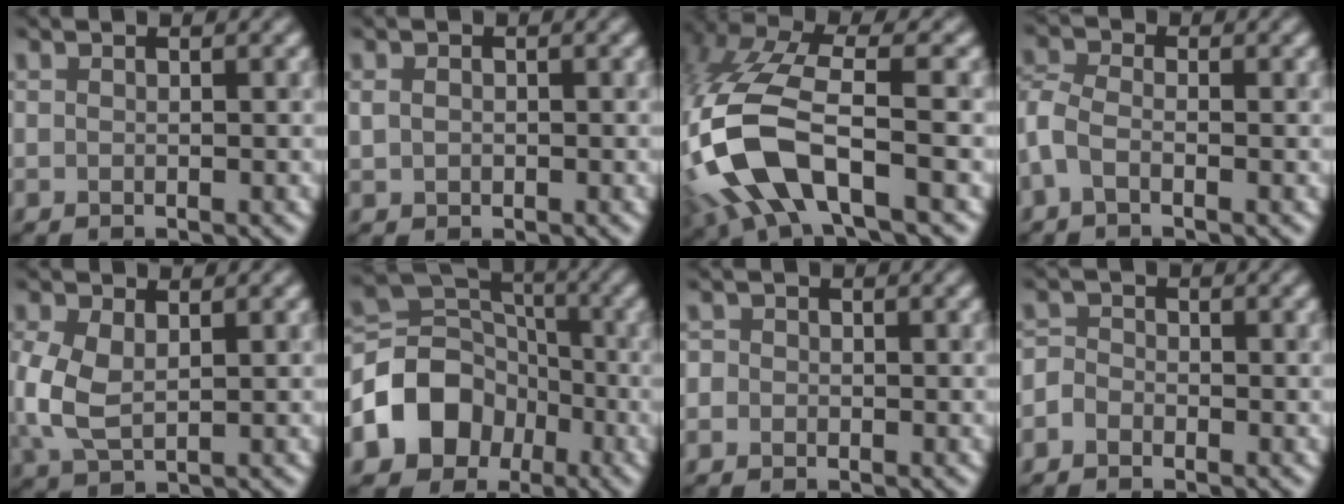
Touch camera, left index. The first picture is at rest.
{"total": 1.0, "force": [0.2, 0.8, 0.6], "torque": [-0.011, 0.000, 0.006]}
{"total": 10.7, "force": [-3.9, 4.6, 8.8], "torque": [-0.204, -0.003, -0.079]}
{"total": 2.3, "force": [-1.2, 1.2, 1.5], "torque": [-0.042, 0.003, -0.039]}
{"total": 4.0, "force": [0.2, 2.3, 3.3], "torque": [-0.087, -0.004, 0.008]}
{"total": 7.7, "force": [-3.3, 6.2, 3.3], "torque": [-0.042, 0.003, -0.069]}
{"total": 0.9, "force": [-0.1, 0.8, 0.0], "torque": [0.008, -0.003, -0.013]}
{"total": 1.3, "force": [-1.0, 0.8, 0.1], "torque": [0.001, 0.003, -0.024]}